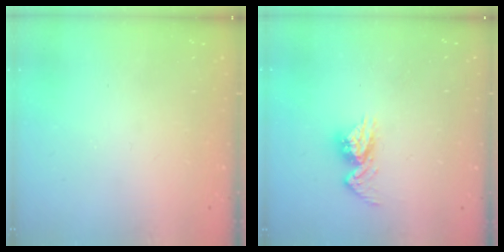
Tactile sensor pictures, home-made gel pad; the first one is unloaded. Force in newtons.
{"total": 8.9, "press": 8.9, "slide": 0.4}